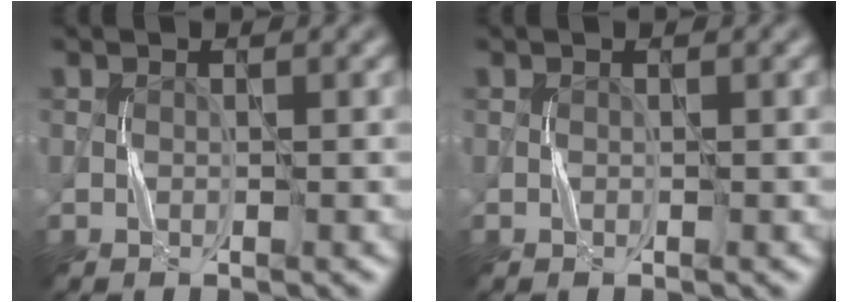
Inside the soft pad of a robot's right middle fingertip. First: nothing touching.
{"total": 0.0}